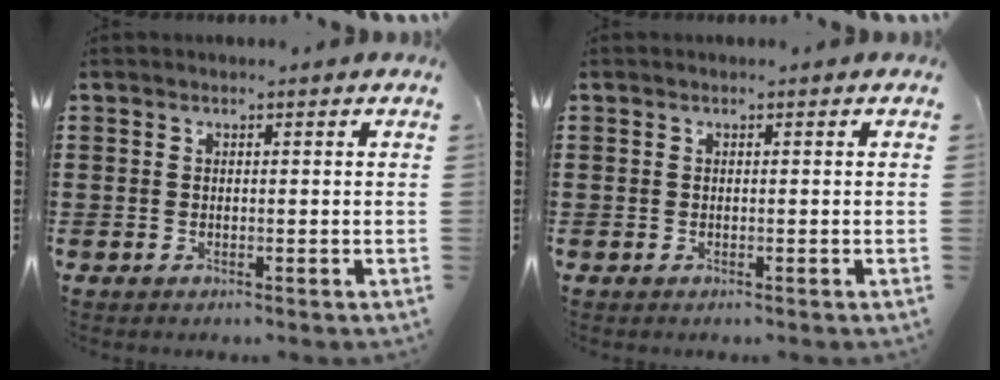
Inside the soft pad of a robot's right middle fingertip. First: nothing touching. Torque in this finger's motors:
{"motor_torque": [0.93, -0.12, -0.01, 0.01]}